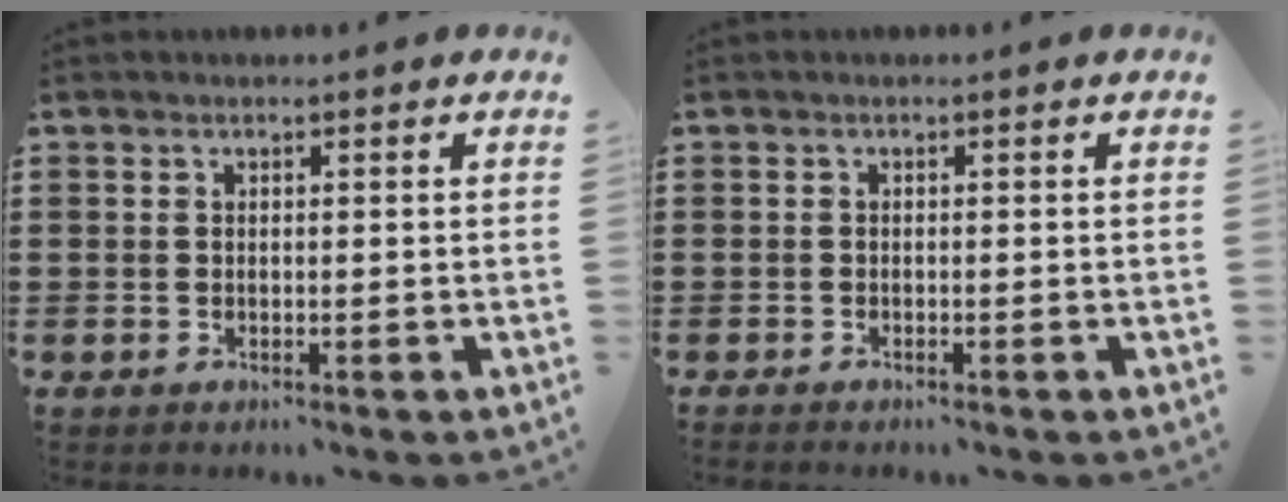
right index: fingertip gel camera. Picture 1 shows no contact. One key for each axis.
{"total": 0.6, "fx": -0.6, "fy": 0.0, "fz": 0.1, "tx": -0.002, "ty": -0.002, "tz": -0.012}